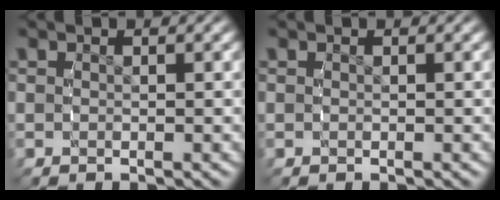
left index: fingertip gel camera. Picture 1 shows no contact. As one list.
[{"total": 0.0}]